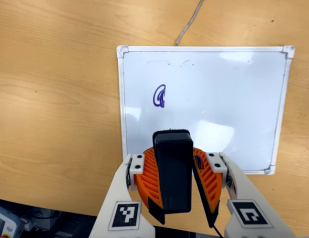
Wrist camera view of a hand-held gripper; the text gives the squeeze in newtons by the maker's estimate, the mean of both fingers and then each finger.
{"total": 10.8, "left": 11.1, "right": 10.4}